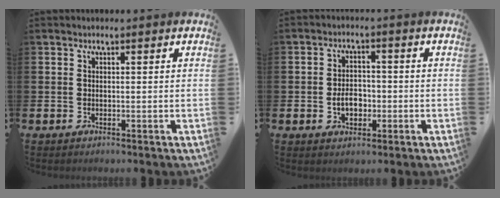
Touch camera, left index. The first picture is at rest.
{"total": 3.8, "force": [-1.0, 2.7, 2.6], "torque": [-0.031, -0.003, -0.024]}